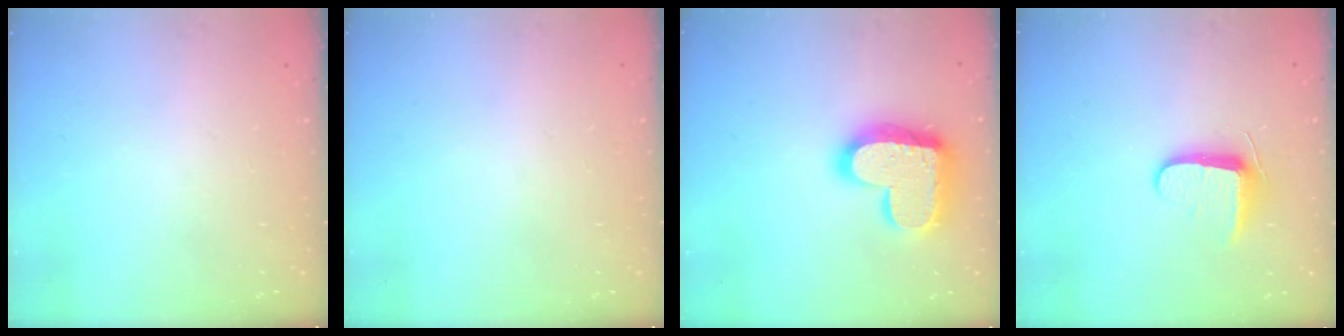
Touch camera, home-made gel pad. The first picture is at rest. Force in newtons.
{"total": 0.6, "press": 0.6, "slide": 0.2}
{"total": 18.7, "press": 18.7, "slide": 1.2}
{"total": 9.1, "press": 9.0, "slide": 1.0}